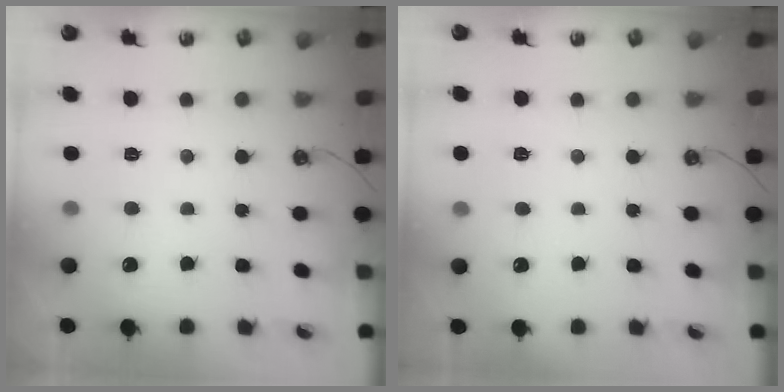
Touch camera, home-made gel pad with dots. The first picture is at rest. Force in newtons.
{"total": 2.6, "press": 2.6, "slide": 0.3}